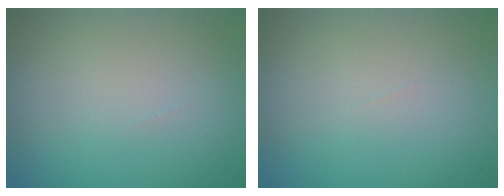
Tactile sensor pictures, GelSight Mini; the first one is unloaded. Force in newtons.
{"total": 0.0}